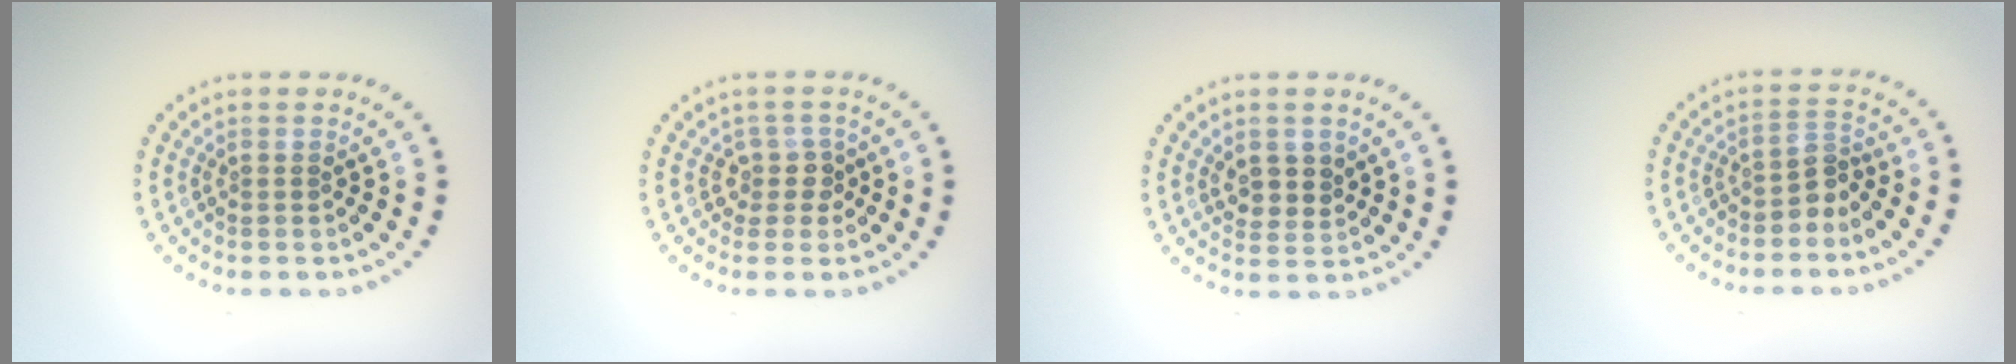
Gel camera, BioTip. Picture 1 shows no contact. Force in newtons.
{"total": 1.9, "press": 1.3, "slide": 1.4}
{"total": 2.4, "press": 2.2, "slide": 1.0}
{"total": 2.1, "press": 1.6, "slide": 1.5}